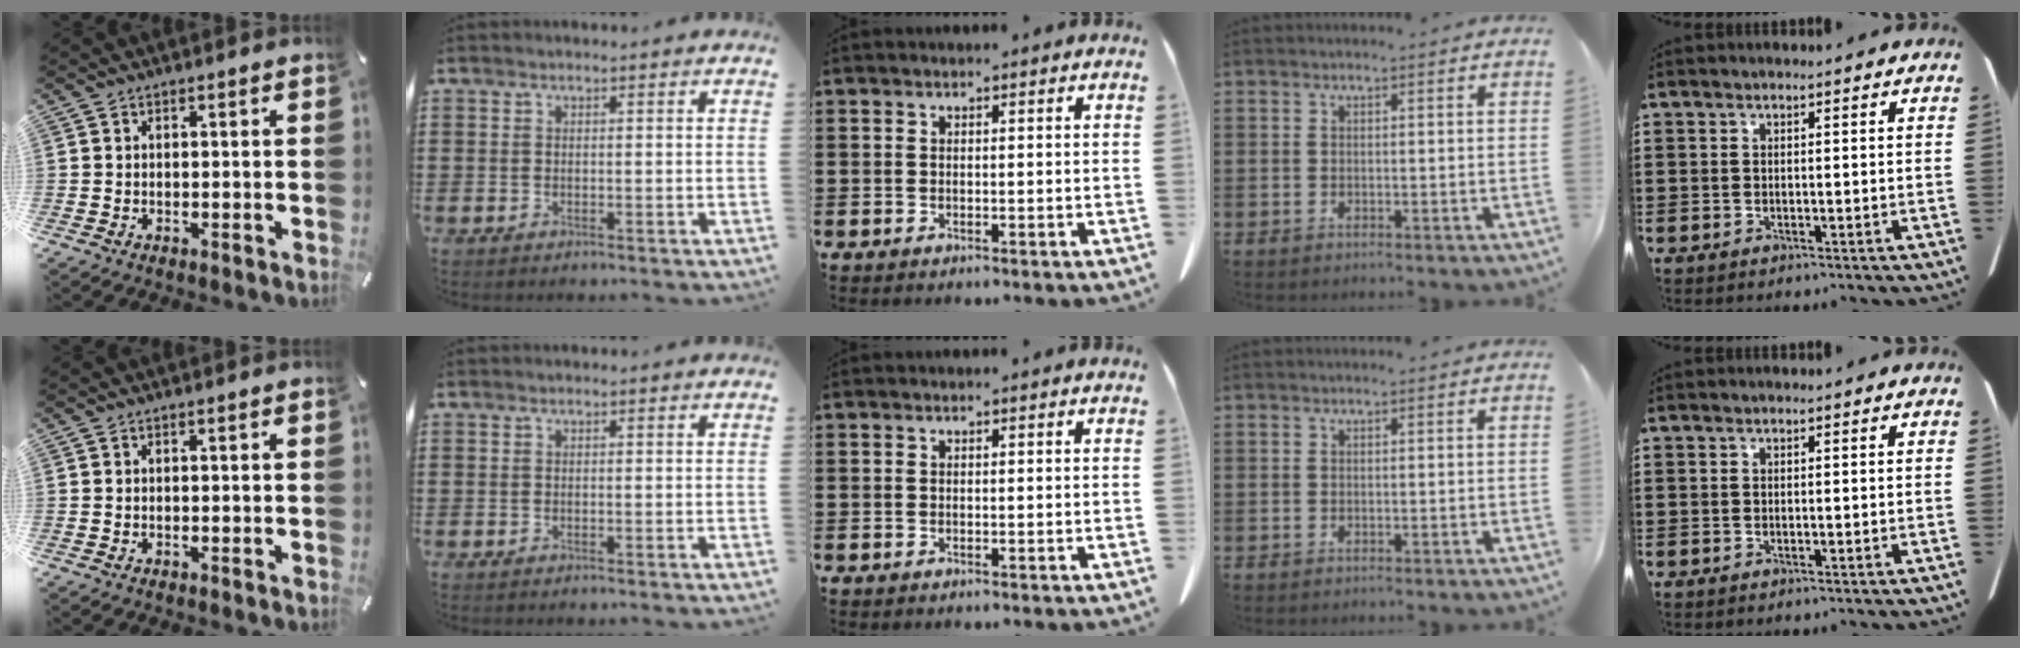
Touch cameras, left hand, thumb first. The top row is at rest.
{}